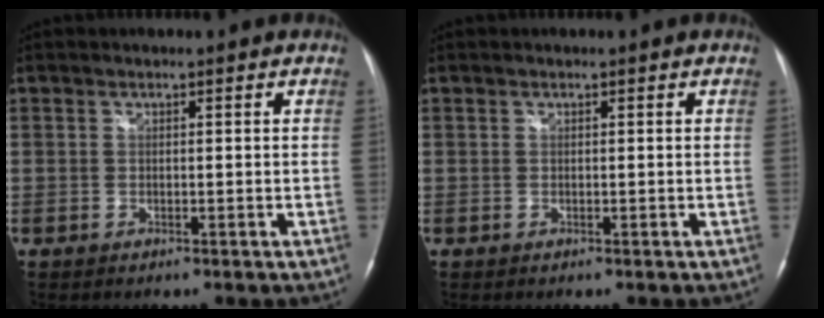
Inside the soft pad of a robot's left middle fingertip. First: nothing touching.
{"total": 0.0}